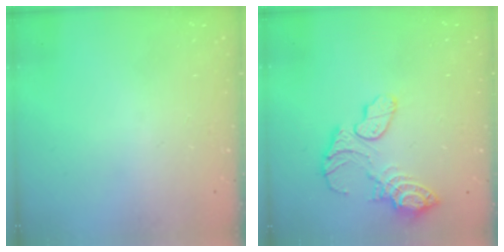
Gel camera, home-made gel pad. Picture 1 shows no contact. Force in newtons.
{"total": 12.7, "press": 12.6, "slide": 1.2}